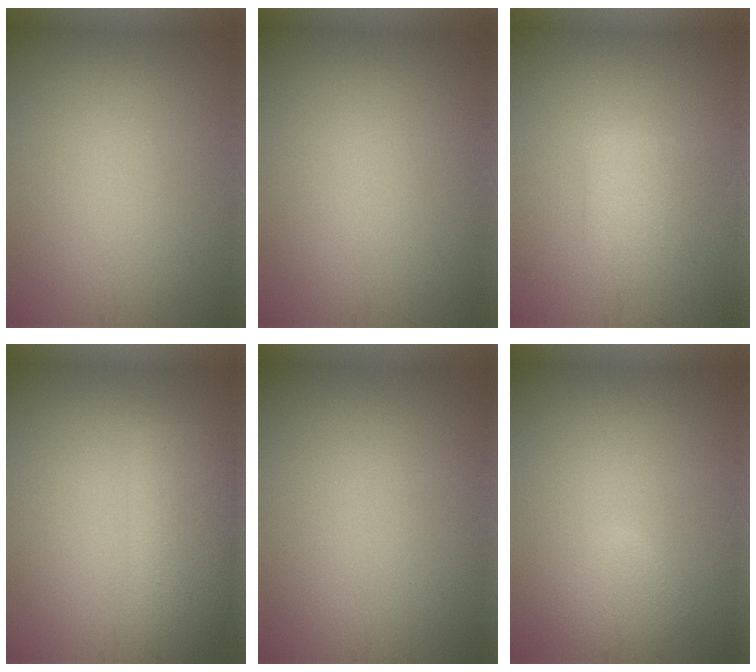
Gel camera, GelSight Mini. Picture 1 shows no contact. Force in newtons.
{"total": 0.0}
{"total": 2.4, "press": 2.3, "slide": 0.5}
{"total": 5.2, "press": 5.2, "slide": 0.4}
{"total": 0.0}
{"total": 2.3, "press": 2.3, "slide": 0.1}